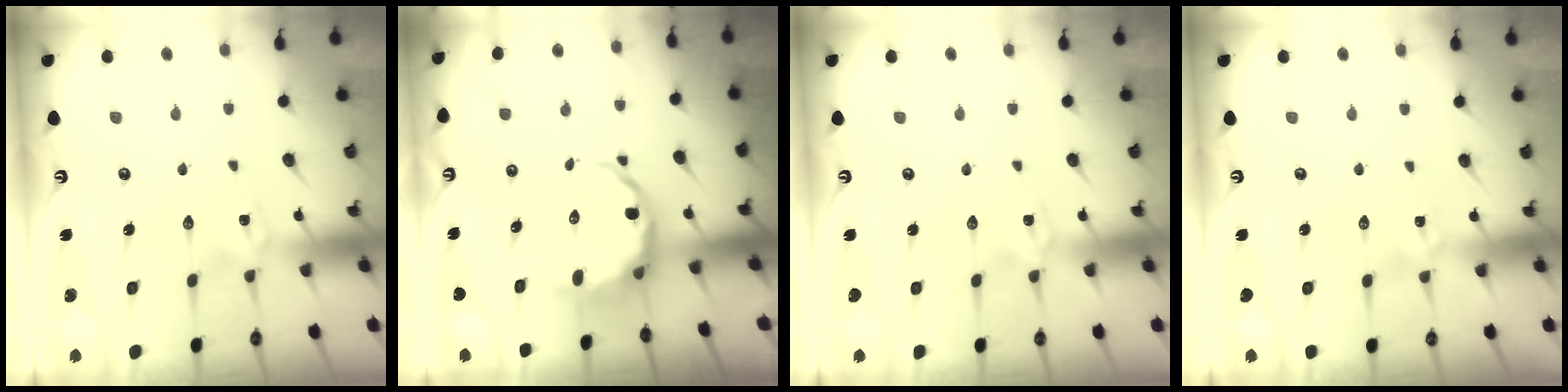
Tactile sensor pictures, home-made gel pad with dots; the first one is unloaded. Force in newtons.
{"total": 8.4, "press": 8.0, "slide": 2.5}
{"total": 0.0}
{"total": 0.0}